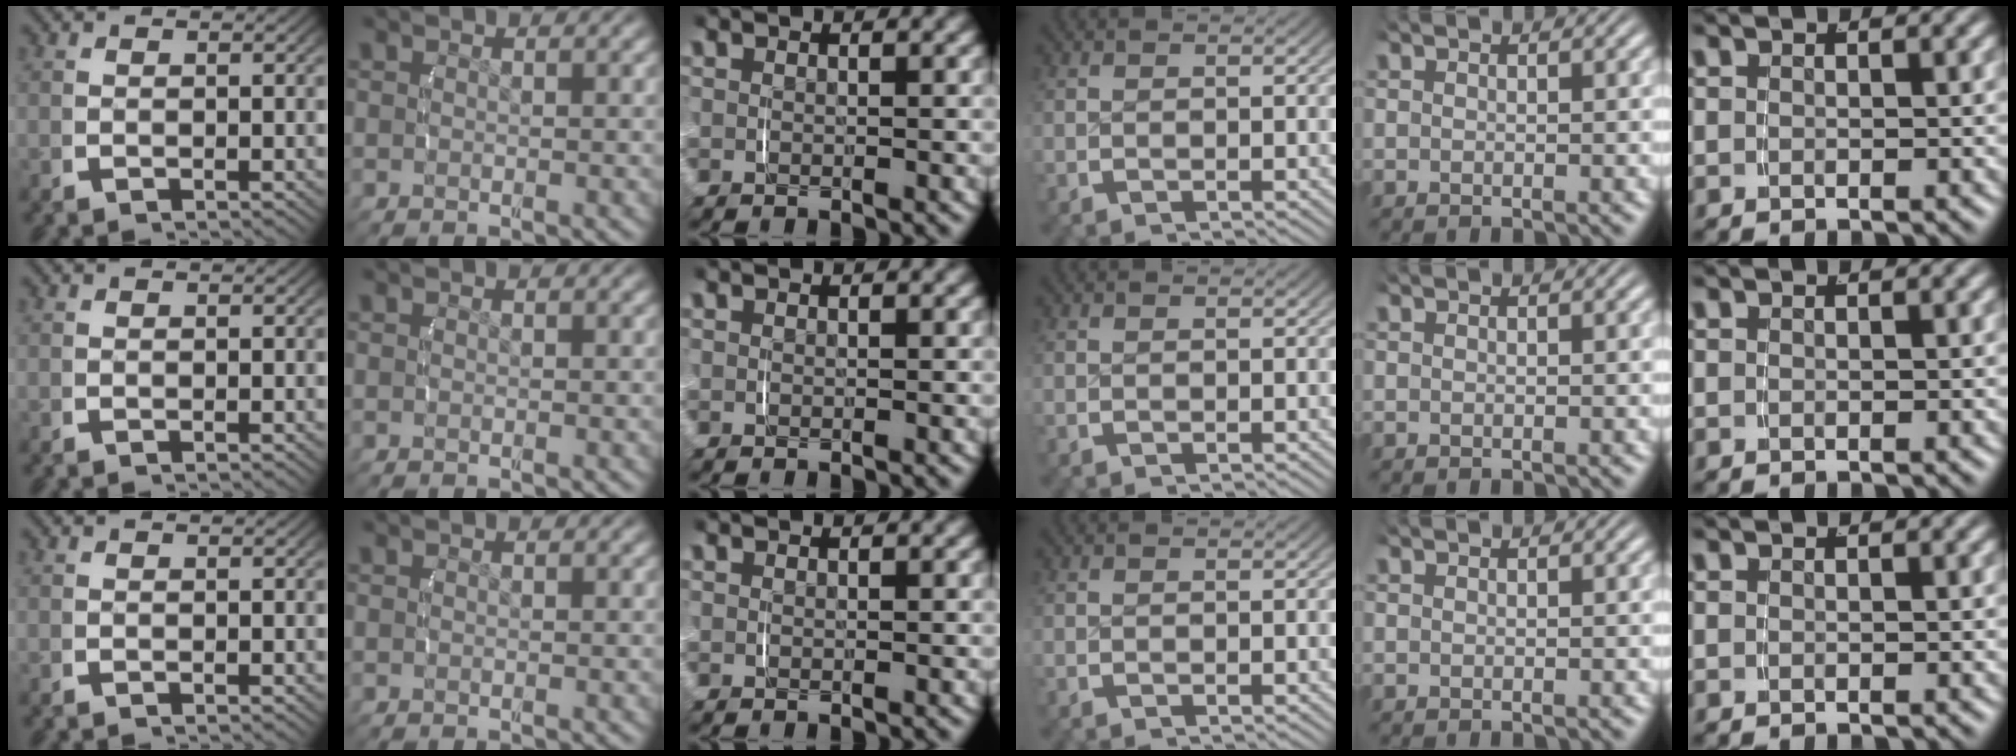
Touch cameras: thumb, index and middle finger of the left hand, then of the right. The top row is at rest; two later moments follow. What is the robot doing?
{"motion": "lift_and_place", "object": "napkin"}